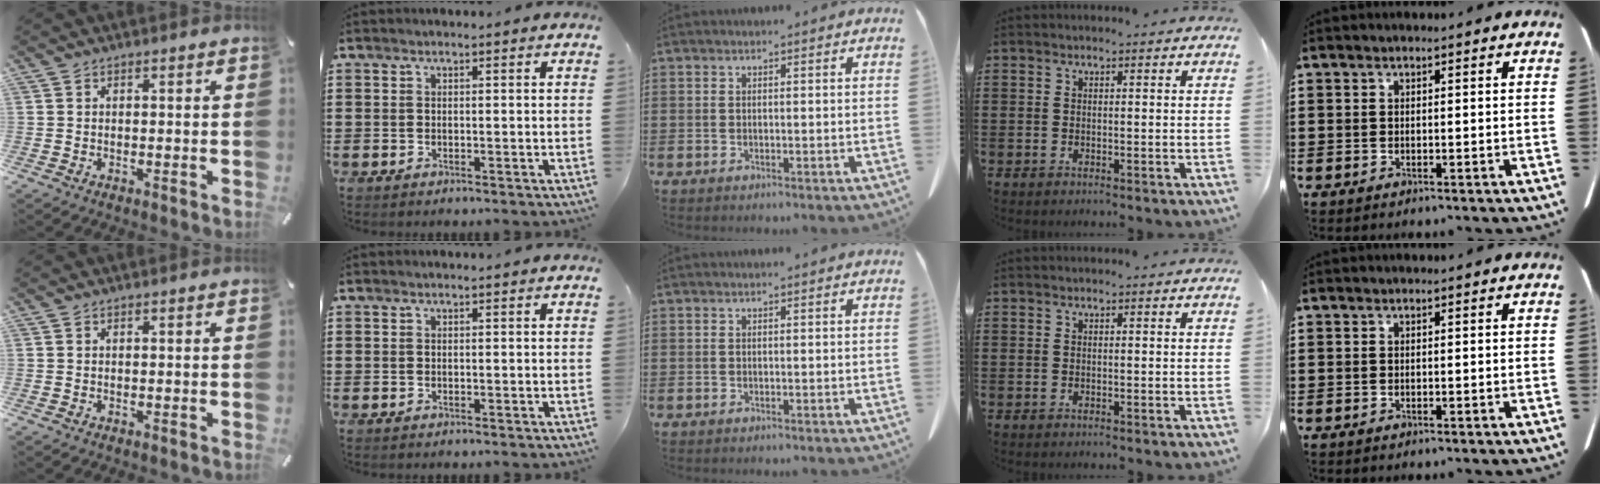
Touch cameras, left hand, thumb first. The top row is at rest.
{}